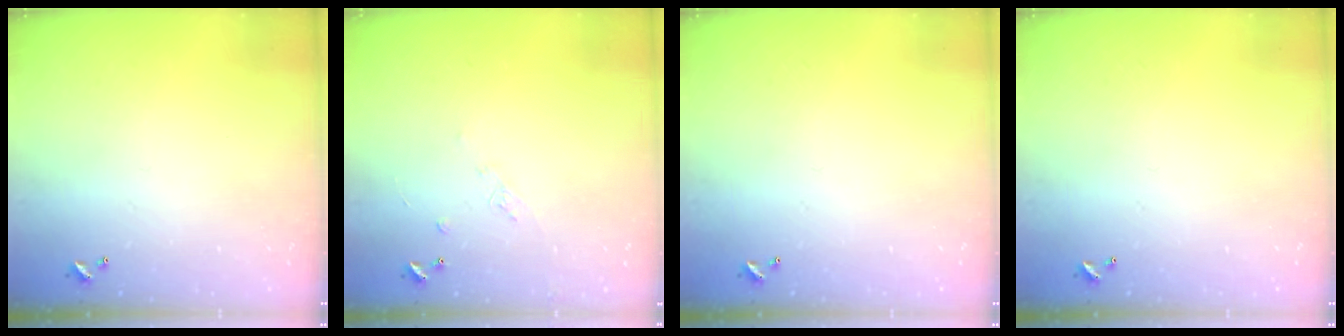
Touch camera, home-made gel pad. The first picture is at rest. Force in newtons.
{"total": 6.5, "press": 6.4, "slide": 0.9}
{"total": 0.0}
{"total": 0.0}